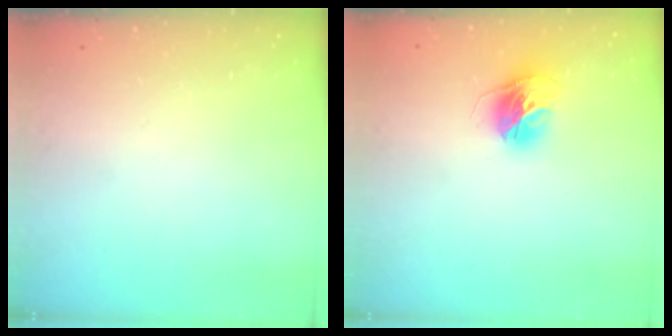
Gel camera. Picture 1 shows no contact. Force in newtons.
{"total": 12.0, "press": 12.0, "slide": 1.2}